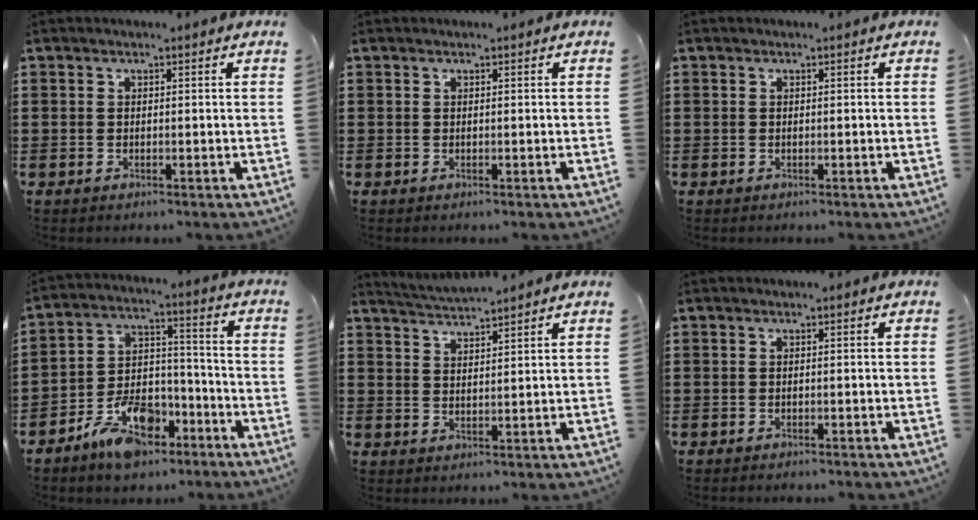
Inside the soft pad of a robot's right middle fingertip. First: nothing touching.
{"total": 0.0}
{"total": 0.0}
{"total": 10.7, "force": [-7.5, 5.1, 5.6], "torque": [-0.105, 0.032, -0.138]}
{"total": 3.0, "force": [2.9, -0.5, -0.1], "torque": [-0.010, -0.011, 0.054]}
{"total": 0.6, "force": [-0.6, 0.1, 0.1], "torque": [-0.003, -0.001, -0.013]}